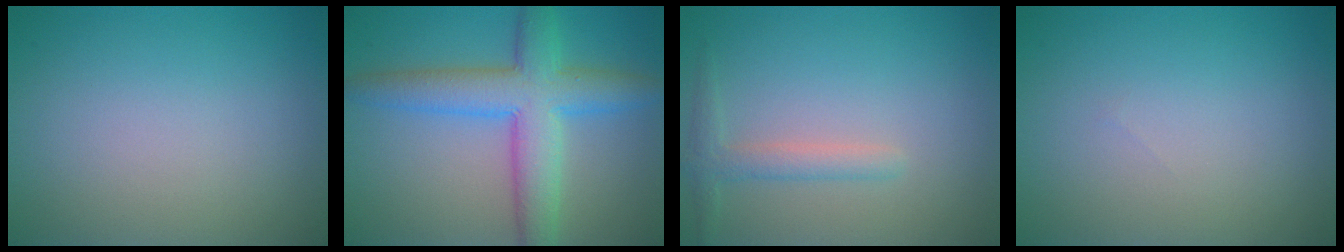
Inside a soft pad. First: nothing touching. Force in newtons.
{"total": 7.2, "press": 7.2, "slide": 0.1}
{"total": 1.9, "press": 1.9, "slide": 0.1}
{"total": 0.0}